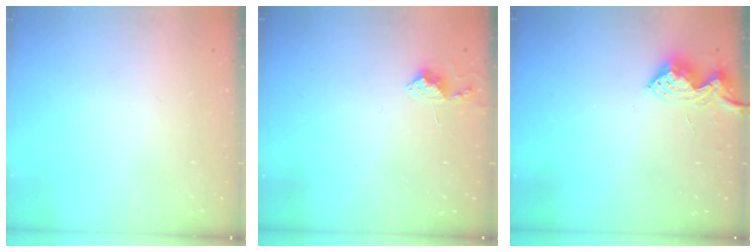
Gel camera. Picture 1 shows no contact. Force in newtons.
{"total": 7.4, "press": 7.4, "slide": 0.7}
{"total": 8.3, "press": 8.2, "slide": 0.8}